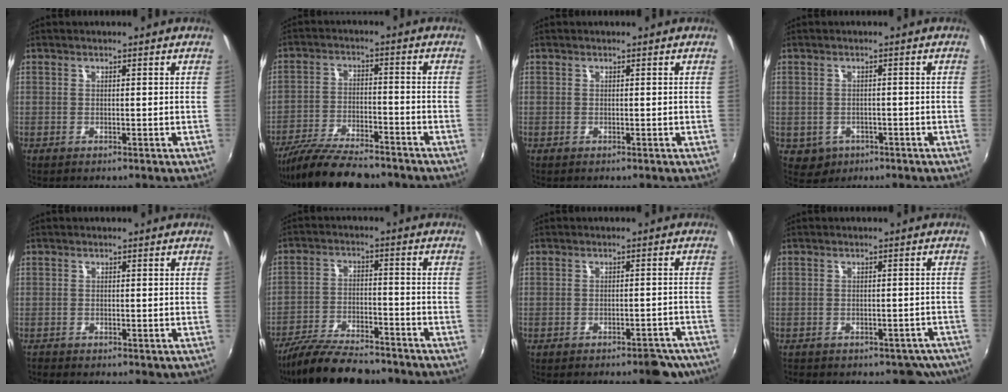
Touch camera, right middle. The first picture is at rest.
{"total": 14.2, "force": [-12.2, 3.2, 6.6], "torque": [-0.148, -0.030, -0.211]}
{"total": 0.0}
{"total": 3.9, "force": [-1.4, 3.4, 1.1], "torque": [-0.032, -0.002, -0.011]}
{"total": 1.8, "force": [-1.1, 1.3, 0.4], "torque": [-0.012, -0.005, -0.020]}
{"total": 14.7, "force": [-12.5, 3.7, 6.6], "torque": [-0.148, -0.024, -0.211]}
{"total": 7.2, "force": [-6.0, 2.5, 3.0], "torque": [-0.038, 0.009, -0.056]}
{"total": 6.7, "force": [-5.5, 3.7, 1.1], "torque": [-0.009, 0.021, -0.048]}